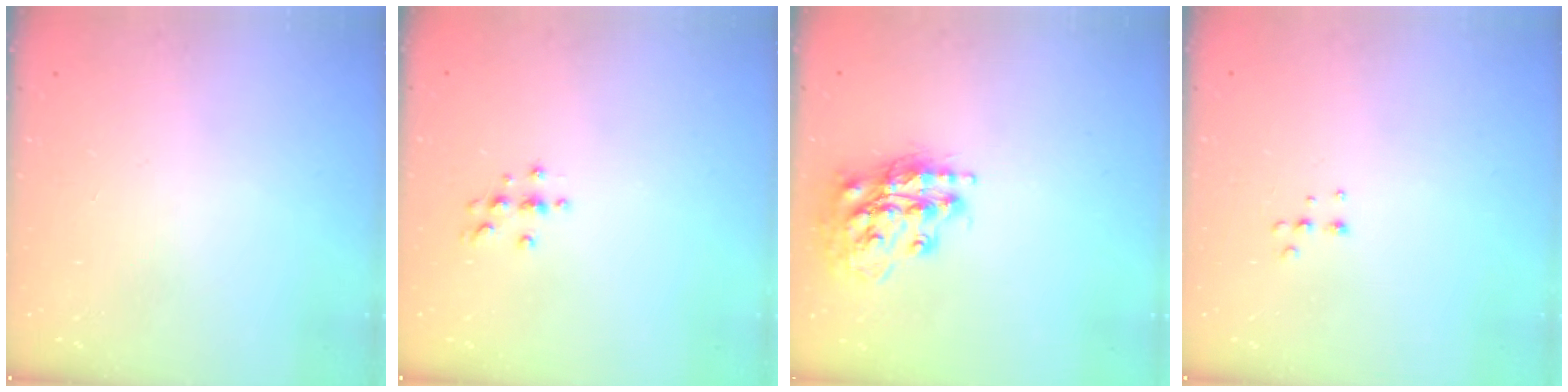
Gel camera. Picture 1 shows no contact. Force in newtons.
{"total": 4.0, "press": 3.9, "slide": 0.5}
{"total": 16.3, "press": 16.2, "slide": 1.1}
{"total": 4.5, "press": 4.4, "slide": 0.7}